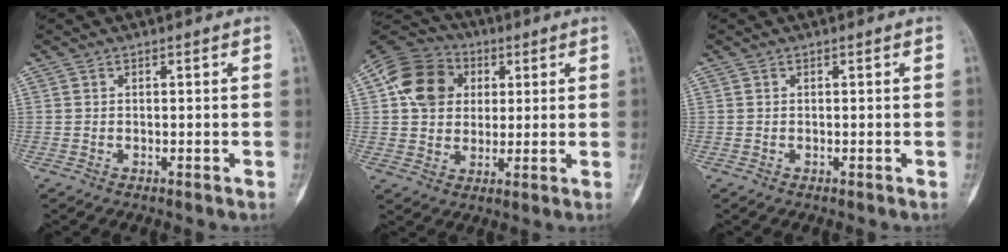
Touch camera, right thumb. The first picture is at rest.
{"total": 13.6, "force": [3.3, 11.2, 7.0], "torque": [-0.106, 0.006, 0.049]}
{"total": 0.0}